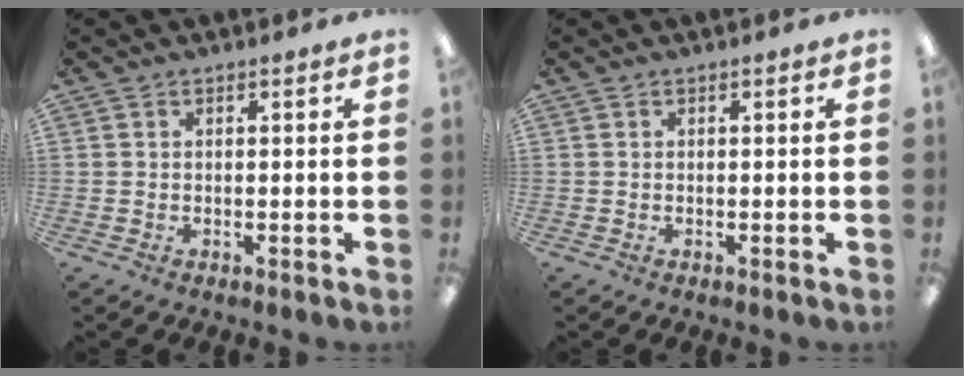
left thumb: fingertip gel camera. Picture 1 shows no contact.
{"total": 0.0}